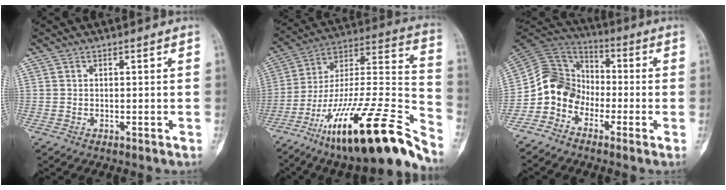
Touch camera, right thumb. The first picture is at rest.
{"total": 30.5, "force": [-20.2, 6.2, 22.0], "torque": [-0.310, 0.086, -0.335]}
{"total": 10.2, "force": [-4.2, 8.3, 4.0], "torque": [-0.058, 0.066, -0.097]}